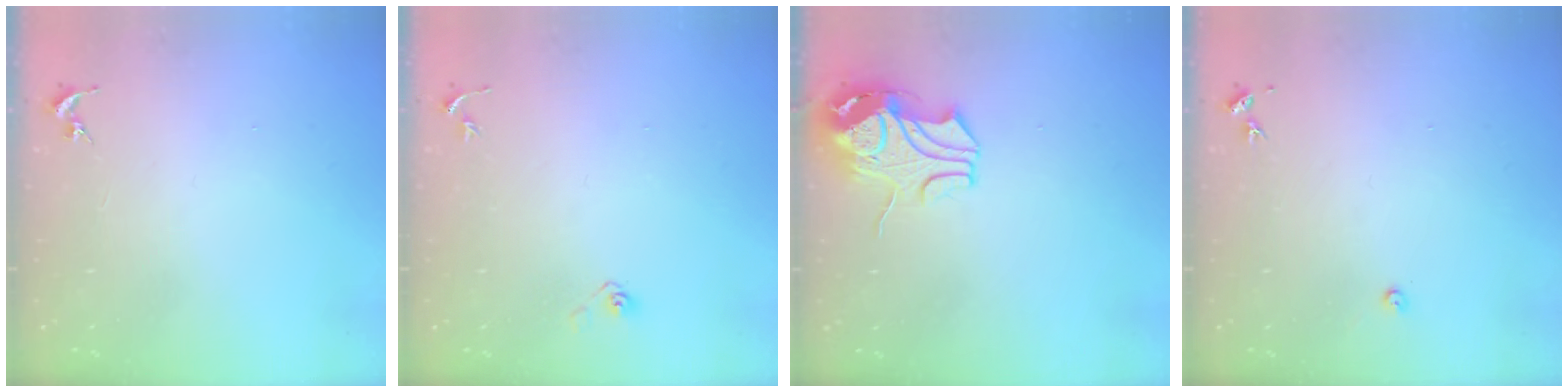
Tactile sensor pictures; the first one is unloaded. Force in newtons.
{"total": 3.6, "press": 3.0, "slide": 2.1}
{"total": 10.5, "press": 10.4, "slide": 1.1}
{"total": 2.4, "press": 2.4, "slide": 0.3}